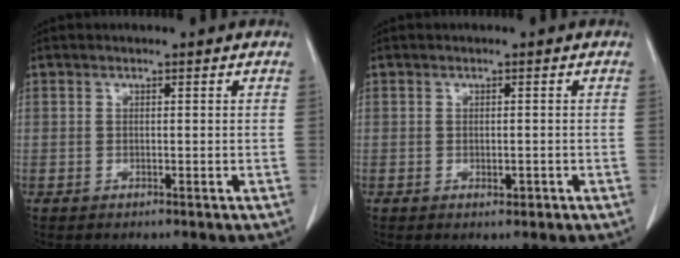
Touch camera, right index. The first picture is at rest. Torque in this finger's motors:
{"motor_torque": [-0.01, 0.07, 0.00, -0.01]}